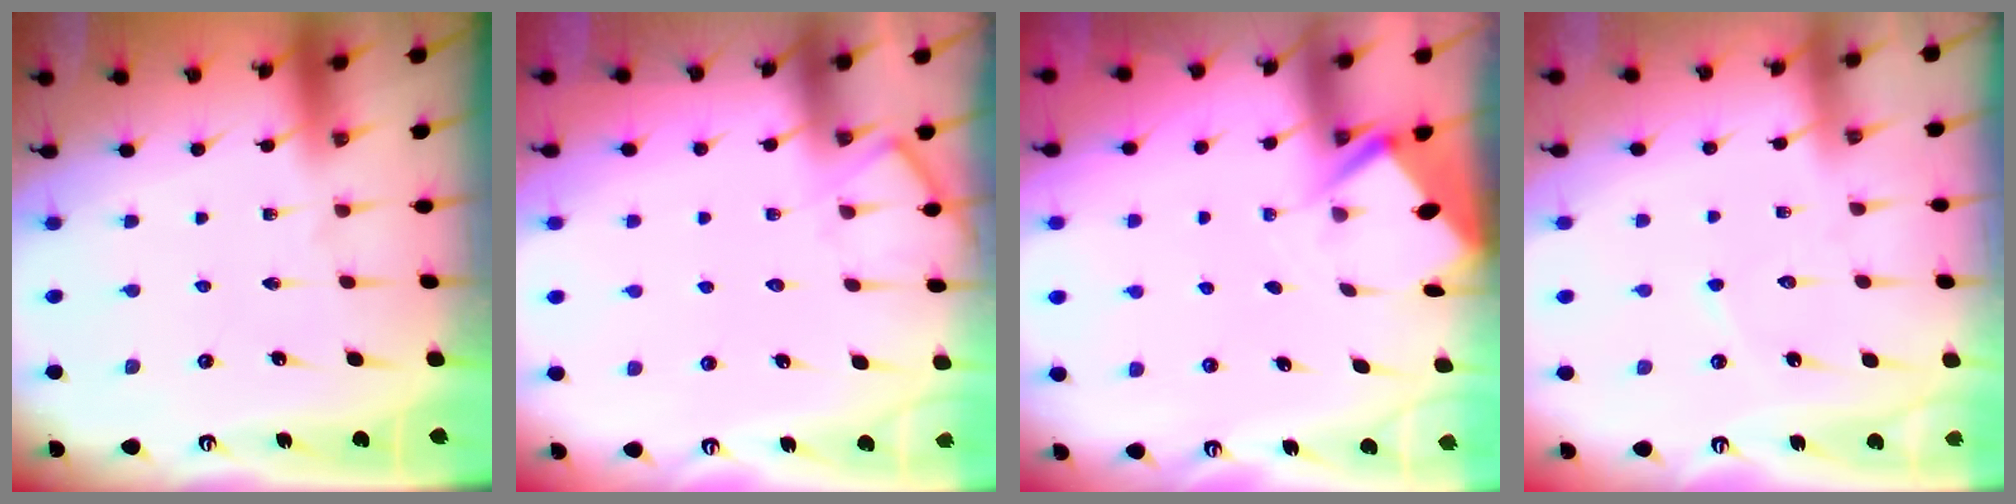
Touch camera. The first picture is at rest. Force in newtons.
{"total": 7.5, "press": 7.4, "slide": 0.7}
{"total": 2.7, "press": 2.7, "slide": 0.4}
{"total": 3.9, "press": 3.8, "slide": 0.4}